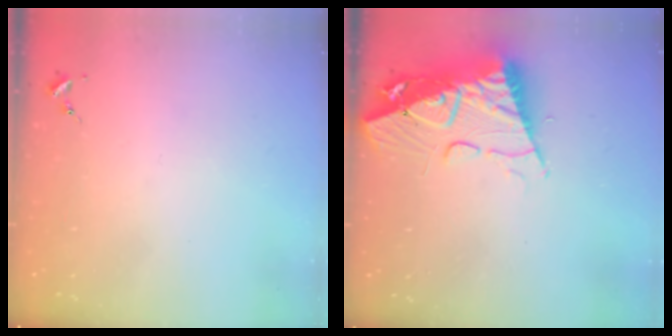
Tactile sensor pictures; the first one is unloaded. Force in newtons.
{"total": 16.8, "press": 16.7, "slide": 1.6}